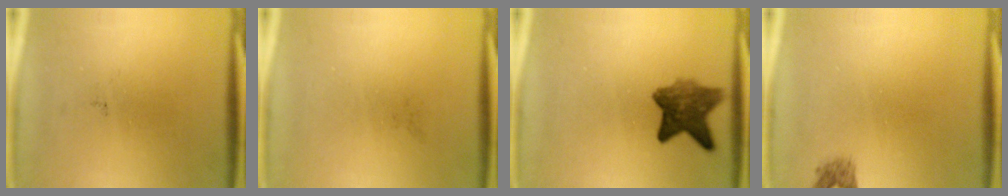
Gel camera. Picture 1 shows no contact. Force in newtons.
{"total": 0.0}
{"total": 6.9}
{"total": 1.4}